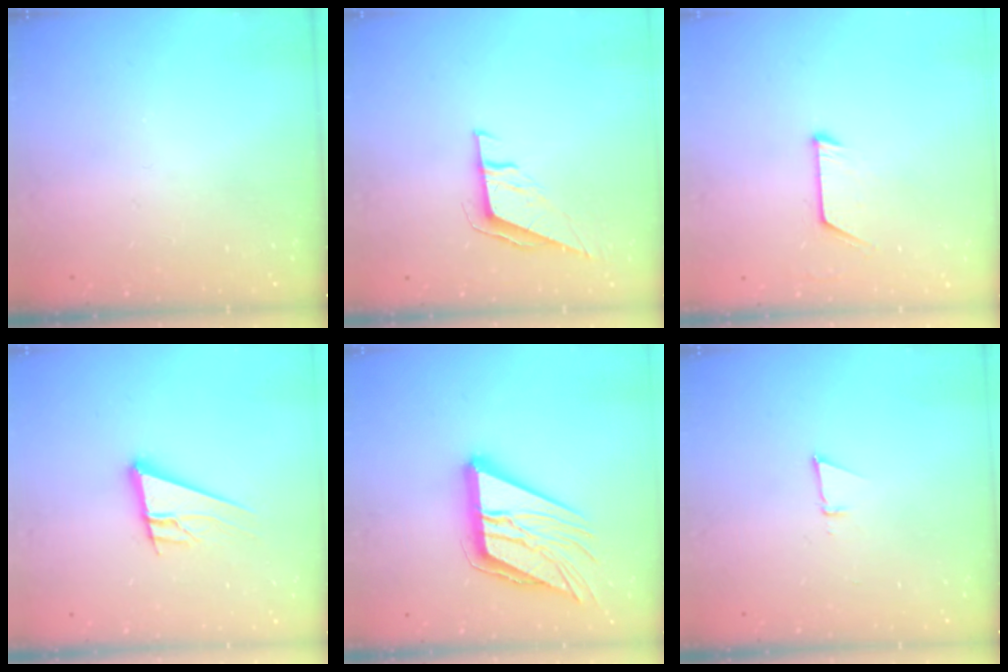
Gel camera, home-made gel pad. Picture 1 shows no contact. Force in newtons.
{"total": 6.0, "press": 5.9, "slide": 0.9}
{"total": 6.3, "press": 6.3, "slide": 0.5}
{"total": 13.1, "press": 12.7, "slide": 3.4}
{"total": 19.1, "press": 19.0, "slide": 2.2}
{"total": 3.0, "press": 2.9, "slide": 0.8}